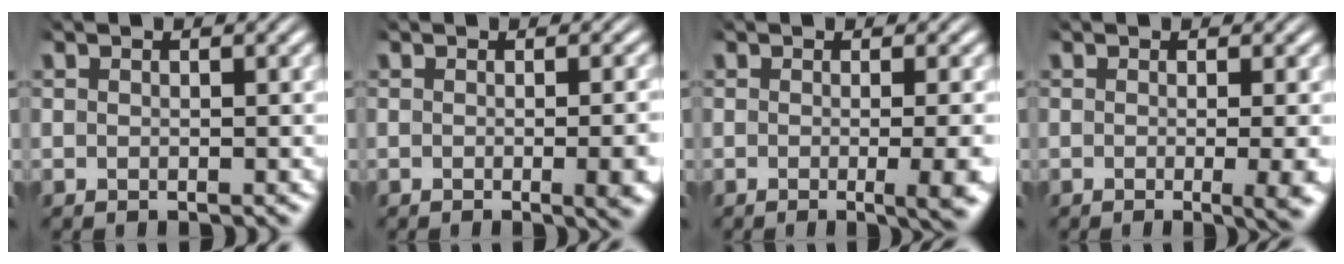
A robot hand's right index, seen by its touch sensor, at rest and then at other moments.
{"total": 3.0, "force": [-0.9, 0.3, 2.8], "torque": [-0.028, 0.001, -0.016]}
{"total": 4.4, "force": [-1.2, 0.6, 4.2], "torque": [-0.036, 0.001, -0.024]}
{"total": 3.6, "force": [-0.9, 0.4, 3.5], "torque": [-0.034, -0.003, -0.017]}